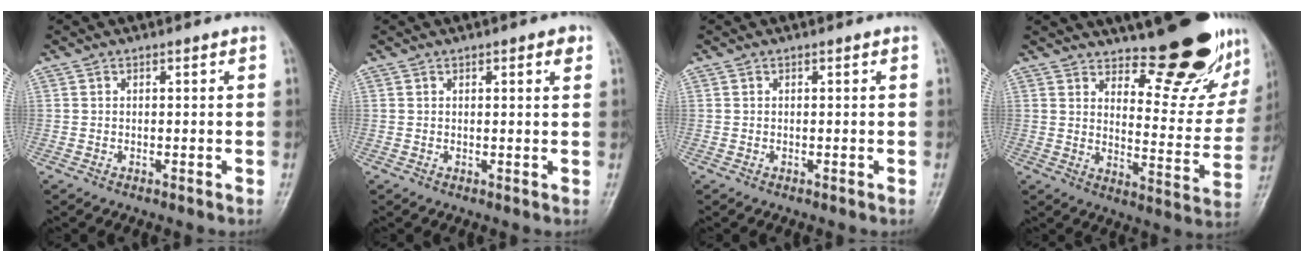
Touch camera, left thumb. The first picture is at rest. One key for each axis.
{"total": 2.1, "fx": 1.1, "fy": 0.6, "fz": 1.7, "tx": -0.017, "ty": -0.002, "tz": 0.012}
{"total": 0.0}
{"total": 18.9, "fx": 14.1, "fy": 6.1, "fz": 10.9, "tx": -0.101, "ty": -0.120, "tz": 0.192}